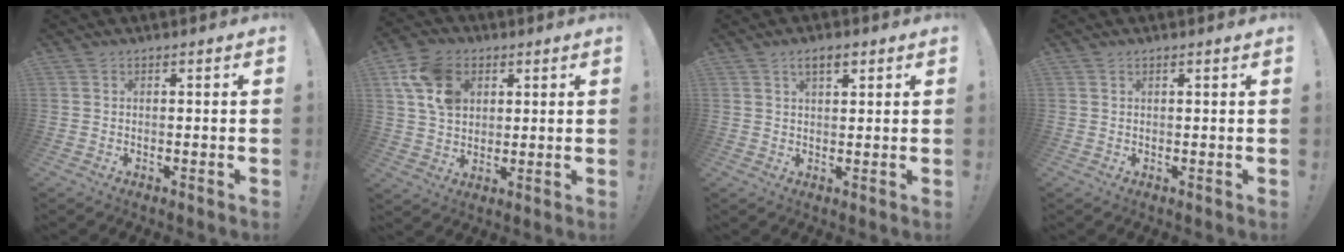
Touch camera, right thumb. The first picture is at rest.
{"total": 13.3, "force": [5.2, 9.9, 7.2], "torque": [-0.128, -0.009, 0.107]}
{"total": 4.2, "force": [2.2, 1.8, 3.2], "torque": [-0.057, -0.001, 0.037]}
{"total": 0.8, "force": [0.5, -0.2, 0.7], "torque": [-0.013, 0.000, 0.008]}